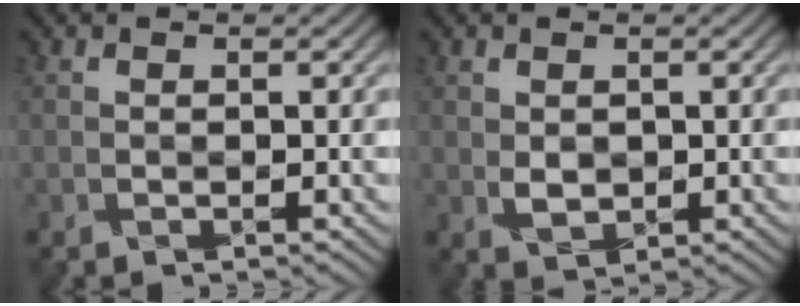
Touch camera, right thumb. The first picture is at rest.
{"total": 1.5, "force": [0.5, 1.2, 0.7], "torque": [-0.014, -0.006, 0.019]}